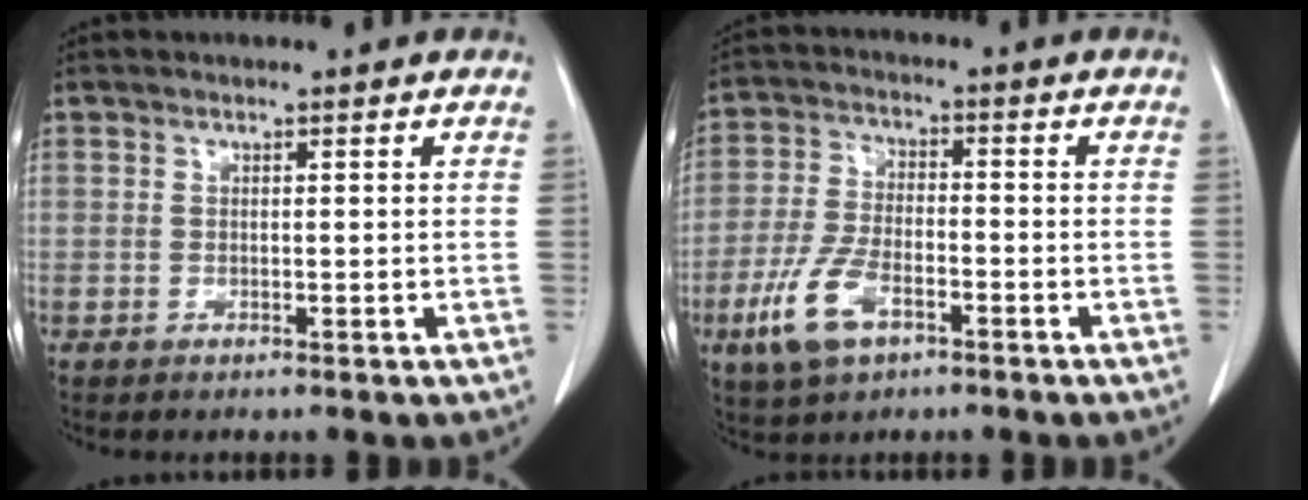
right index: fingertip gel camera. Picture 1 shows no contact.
{"total": 8.9, "force": [-4.4, 4.0, 6.6], "torque": [-0.154, -0.003, -0.083]}